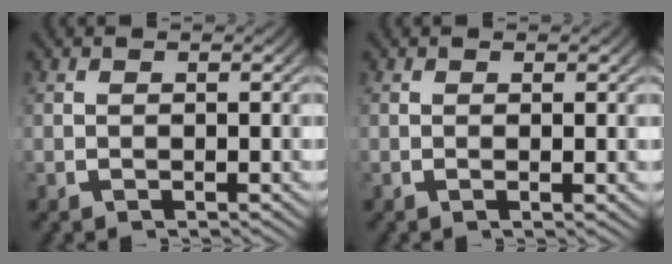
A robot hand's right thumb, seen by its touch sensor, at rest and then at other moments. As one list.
[{"total": 0.6, "force": [0.3, 0.0, 0.5], "torque": [-0.009, 0.000, 0.001]}]